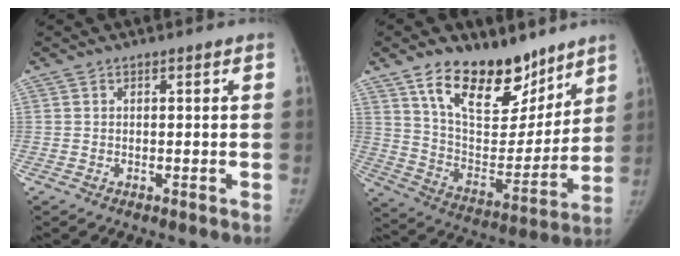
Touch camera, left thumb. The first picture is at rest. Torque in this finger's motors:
{"motor_torque": [1.70, 1.69, 1.45, -1.33, 0.08]}